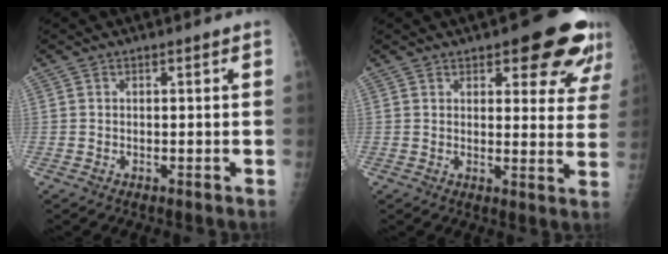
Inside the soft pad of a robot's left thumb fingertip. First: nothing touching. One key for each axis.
{"total": 12.9, "fx": 7.9, "fy": 4.9, "fz": 8.9, "tx": -0.064, "ty": -0.038, "tz": 0.088}